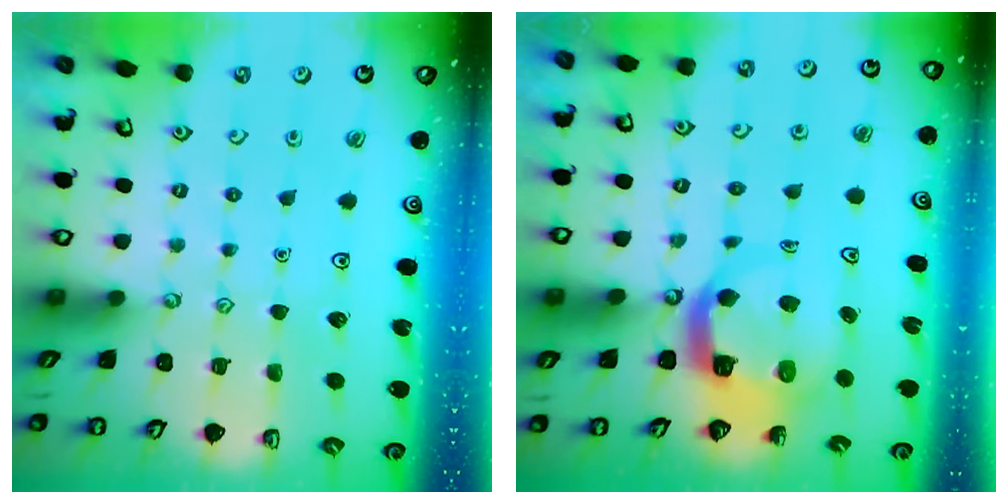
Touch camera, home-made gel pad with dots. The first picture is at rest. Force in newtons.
{"total": 8.2, "press": 8.1, "slide": 1.1}